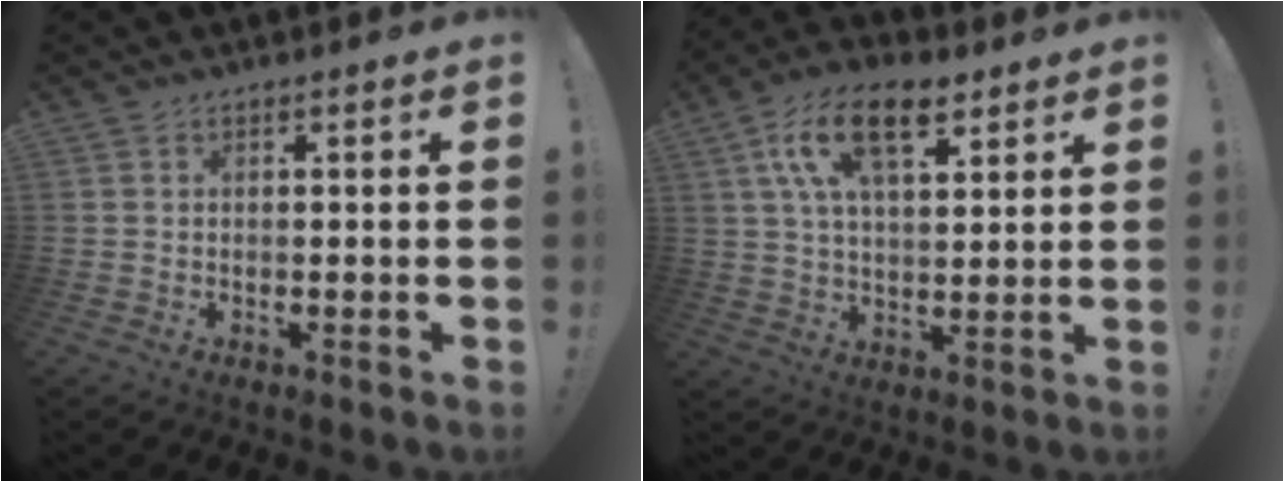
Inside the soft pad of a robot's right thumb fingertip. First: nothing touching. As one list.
[{"total": 15.7, "force": [7.6, 7.9, 11.2], "torque": [-0.181, -0.017, 0.135]}]